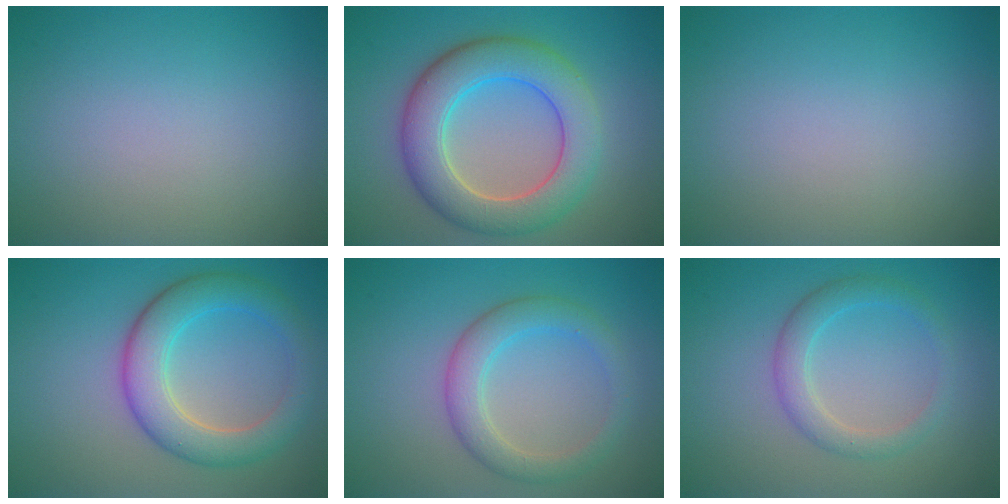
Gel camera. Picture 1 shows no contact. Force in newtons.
{"total": 7.7, "press": 7.6, "slide": 0.5}
{"total": 0.0}
{"total": 5.7, "press": 5.7, "slide": 0.1}
{"total": 3.7, "press": 3.7, "slide": 0.2}
{"total": 2.8, "press": 2.8, "slide": 0.3}